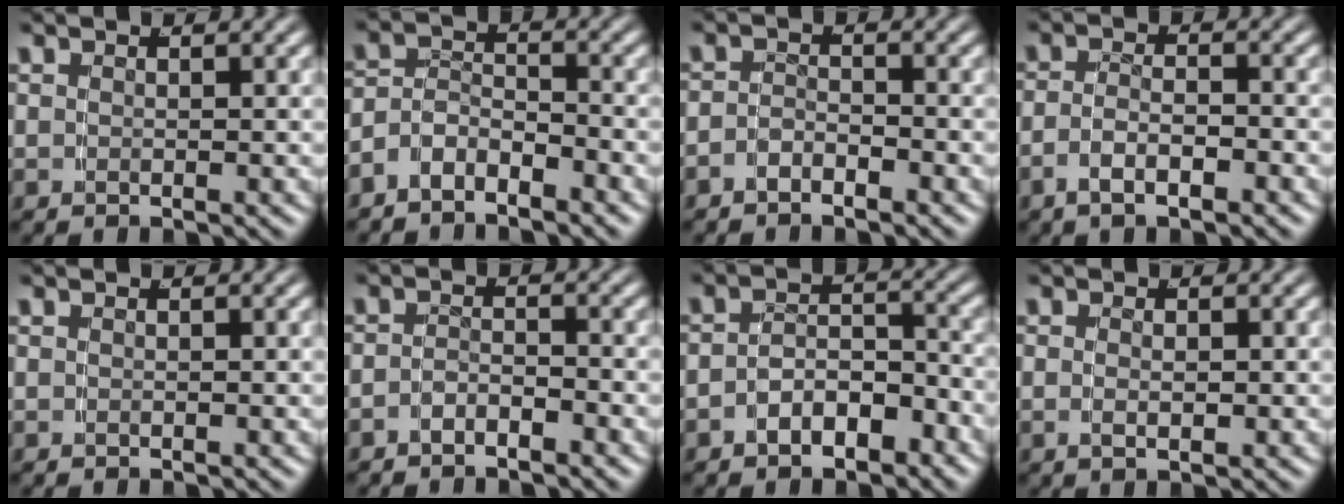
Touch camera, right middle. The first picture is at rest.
{"total": 4.0, "force": [-2.9, 2.5, 1.4], "torque": [-0.026, -0.012, -0.052]}
{"total": 2.0, "force": [-1.8, 0.6, 0.5], "torque": [-0.013, -0.006, -0.032]}
{"total": 2.7, "force": [-1.9, 0.7, 1.8], "torque": [-0.030, -0.003, -0.033]}
{"total": 0.0}
{"total": 2.1, "force": [-2.0, 0.5, 0.5], "torque": [-0.009, -0.003, -0.036]}
{"total": 4.0, "force": [-3.0, 2.0, 1.7], "torque": [-0.021, -0.005, -0.051]}
{"total": 1.0, "force": [-0.2, -0.1, 0.9], "torque": [-0.019, -0.008, 0.002]}